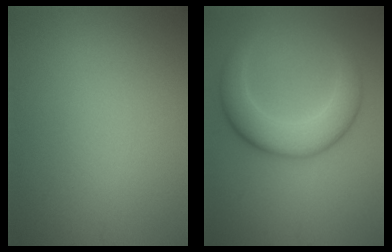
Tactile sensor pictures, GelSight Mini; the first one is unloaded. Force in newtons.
{"total": 6.1, "press": 6.1, "slide": 0.2}